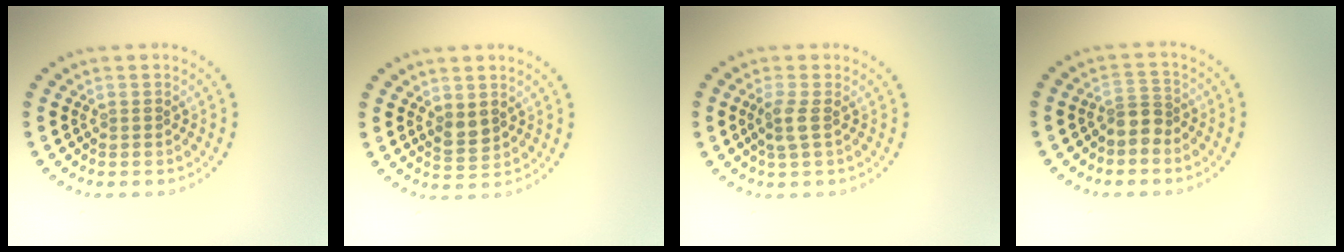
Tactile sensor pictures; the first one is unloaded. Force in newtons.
{"total": 1.7, "press": 1.7, "slide": 0.4}
{"total": 1.7, "press": 1.4, "slide": 0.9}
{"total": 2.2, "press": 1.7, "slide": 1.4}